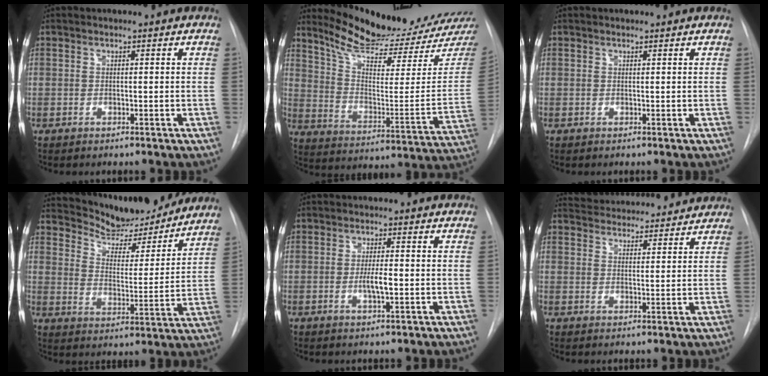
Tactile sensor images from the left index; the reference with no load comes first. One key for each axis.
{"total": 20.9, "fx": 19.7, "fy": 1.4, "fz": 6.8, "tx": -0.112, "ty": -0.098, "tz": 0.277}
{"total": 0.0}
{"total": 15.2, "fx": 14.4, "fy": 2.7, "fz": 4.1, "tx": -0.062, "ty": -0.022, "tz": 0.208}
{"total": 3.3, "fx": -0.8, "fy": 0.4, "fz": 3.1, "tx": -0.059, "ty": -0.004, "tz": -0.014}
{"total": 14.0, "fx": 13.4, "fy": 2.7, "fz": 3.0, "tx": -0.040, "ty": 0.021, "tz": 0.180}